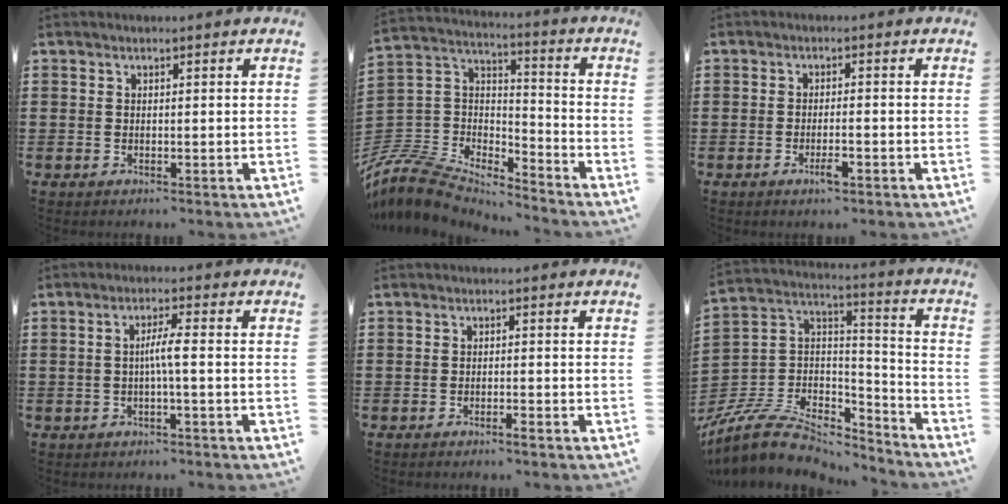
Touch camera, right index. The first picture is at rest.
{"total": 9.2, "force": [-8.4, 3.0, 2.4], "torque": [-0.082, 0.001, -0.176]}
{"total": 2.7, "force": [-1.5, 0.5, 2.2], "torque": [-0.043, -0.002, -0.029]}
{"total": 3.3, "force": [-0.5, 0.0, 3.2], "torque": [-0.061, -0.001, -0.012]}
{"total": 1.2, "force": [-1.0, 0.0, 0.6], "torque": [-0.012, -0.002, -0.019]}
{"total": 10.1, "force": [-7.8, 4.8, 4.3], "torque": [-0.100, 0.017, -0.151]}